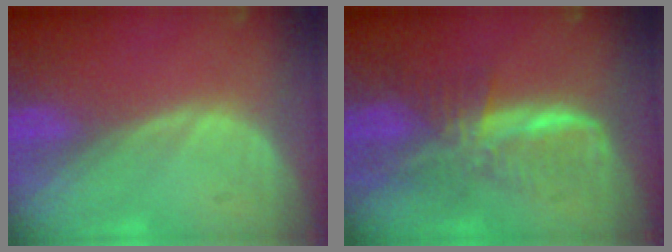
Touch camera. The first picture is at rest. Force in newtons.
{"total": 7.3, "press": 6.6, "slide": 3.1}